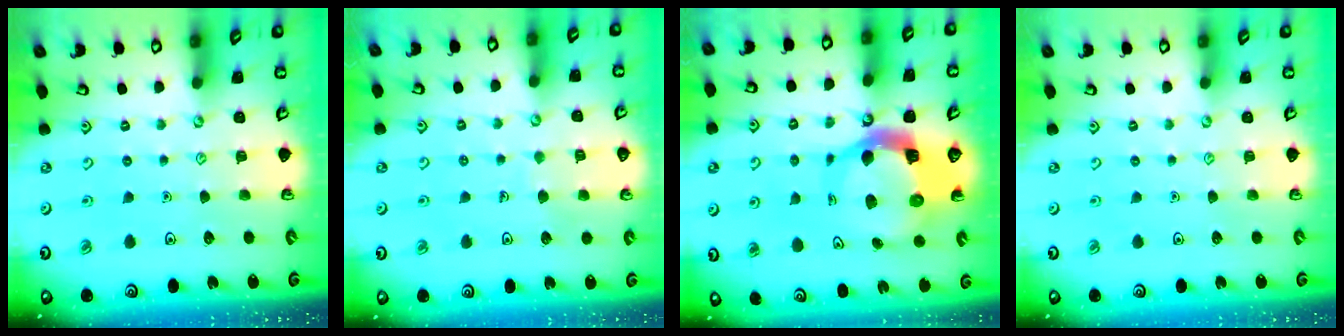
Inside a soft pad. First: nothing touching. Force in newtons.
{"total": 3.4, "press": 3.4, "slide": 0.1}
{"total": 11.1, "press": 11.0, "slide": 1.7}
{"total": 0.0}